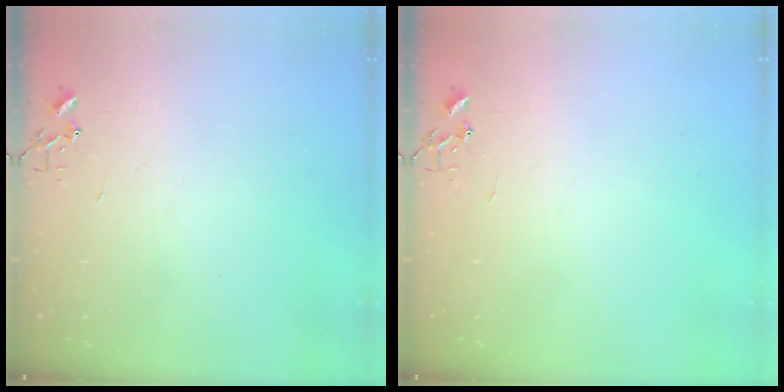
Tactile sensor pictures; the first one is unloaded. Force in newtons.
{"total": 0.0}